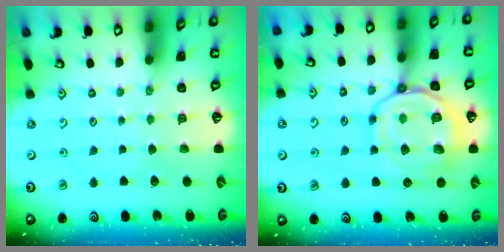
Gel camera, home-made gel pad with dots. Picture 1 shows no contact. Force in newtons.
{"total": 13.9, "press": 13.8, "slide": 1.5}